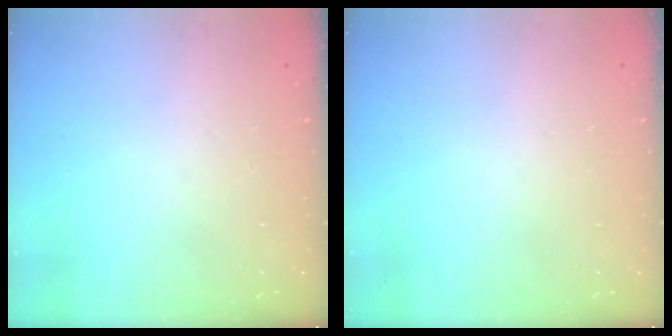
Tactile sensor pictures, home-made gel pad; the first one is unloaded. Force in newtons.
{"total": 0.0}